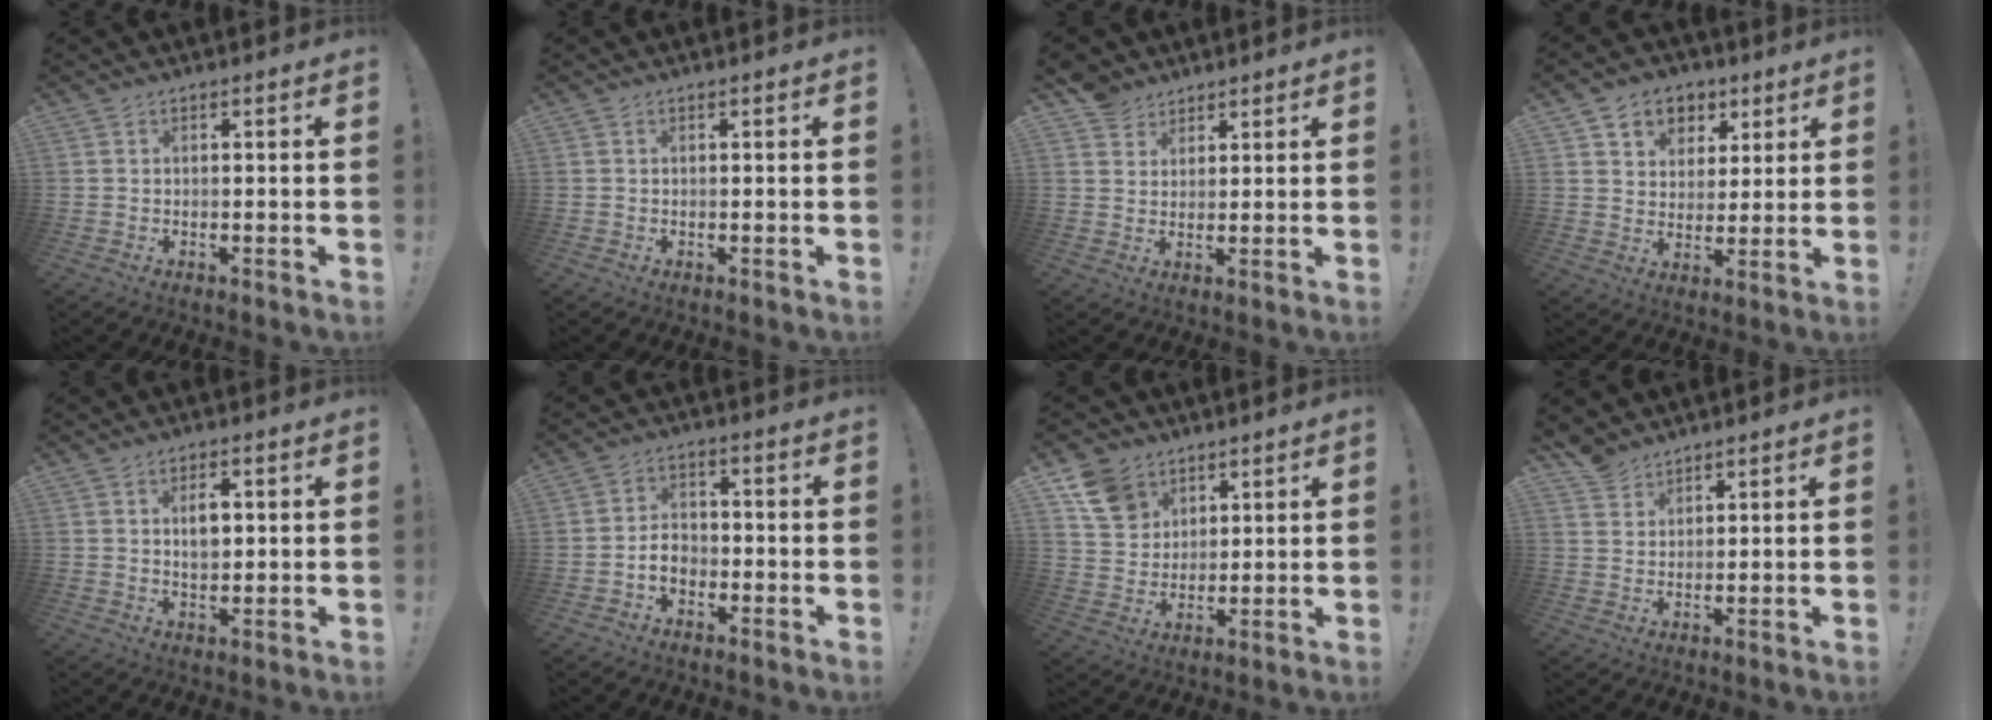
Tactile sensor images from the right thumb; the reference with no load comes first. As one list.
[{"total": 0.0}, {"total": 5.4, "force": [4.1, 3.5, 0.4], "torque": [-0.006, -0.024, 0.081]}, {"total": 8.3, "force": [3.8, 7.1, 1.9], "torque": [-0.018, -0.026, 0.076]}, {"total": 5.0, "force": [0.9, 3.2, 3.7], "torque": [-0.051, -0.001, 0.011]}, {"total": 5.5, "force": [-2.5, 4.1, 2.8], "torque": [-0.040, 0.010, -0.047]}, {"total": 10.9, "force": [6.4, 8.1, 3.4], "torque": [-0.052, -0.033, 0.129]}, {"total": 4.8, "force": [4.1, 2.4, 0.8], "torque": [-0.017, -0.024, 0.081]}]